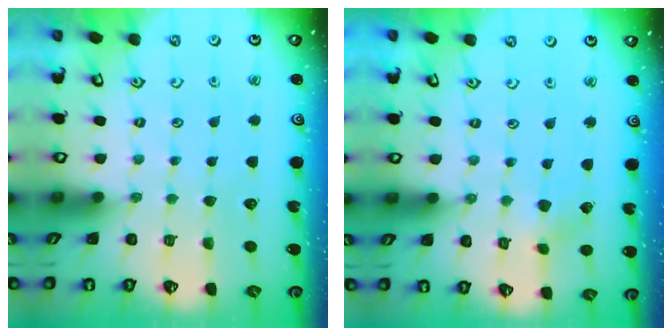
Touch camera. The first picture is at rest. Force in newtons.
{"total": 2.3, "press": 2.2, "slide": 0.3}